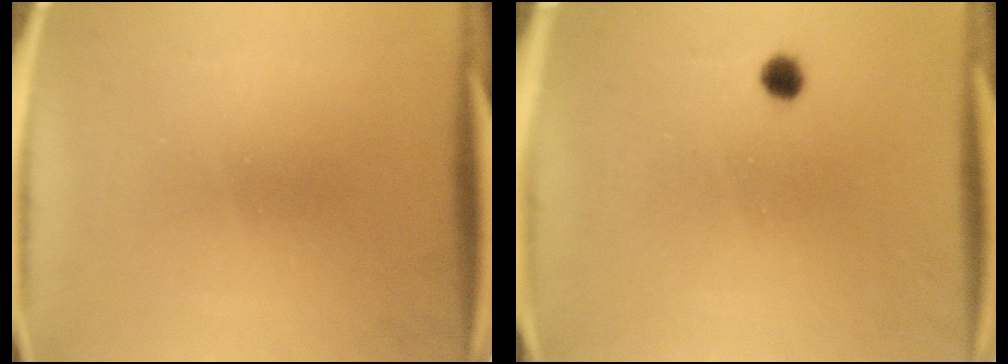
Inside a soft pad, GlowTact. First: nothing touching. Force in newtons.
{"total": 1.8}